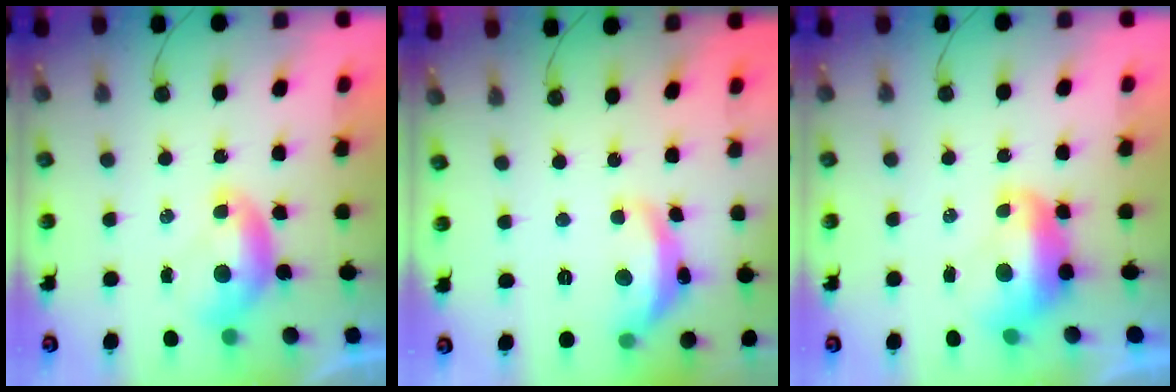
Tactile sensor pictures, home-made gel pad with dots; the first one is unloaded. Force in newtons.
{"total": 7.3, "press": 7.3, "slide": 0.7}
{"total": 2.4, "press": 2.2, "slide": 0.8}